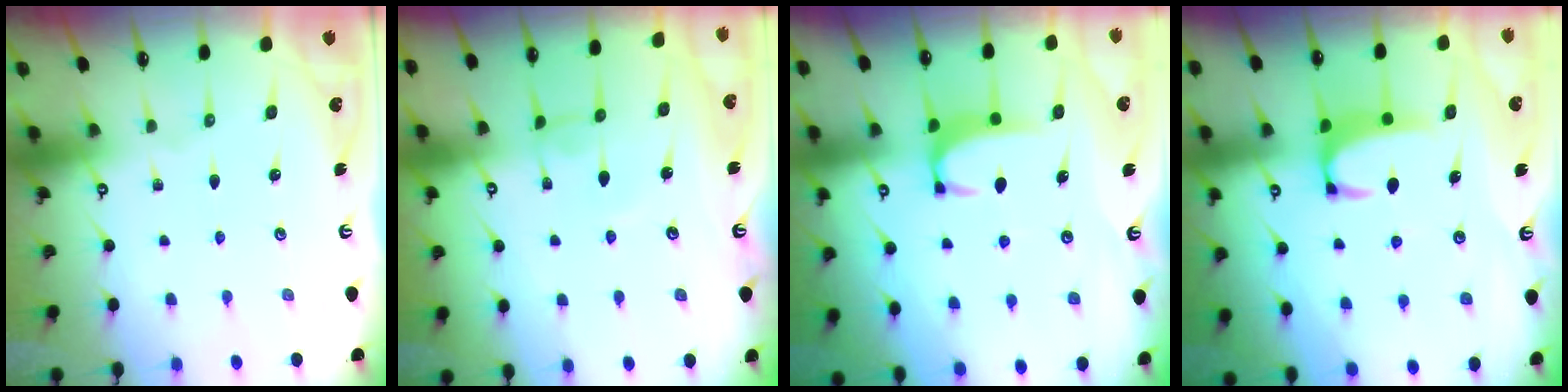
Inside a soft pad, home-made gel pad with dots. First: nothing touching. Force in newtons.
{"total": 1.9, "press": 1.9, "slide": 0.2}
{"total": 1.9, "press": 1.8, "slide": 0.5}
{"total": 2.0, "press": 1.9, "slide": 0.3}